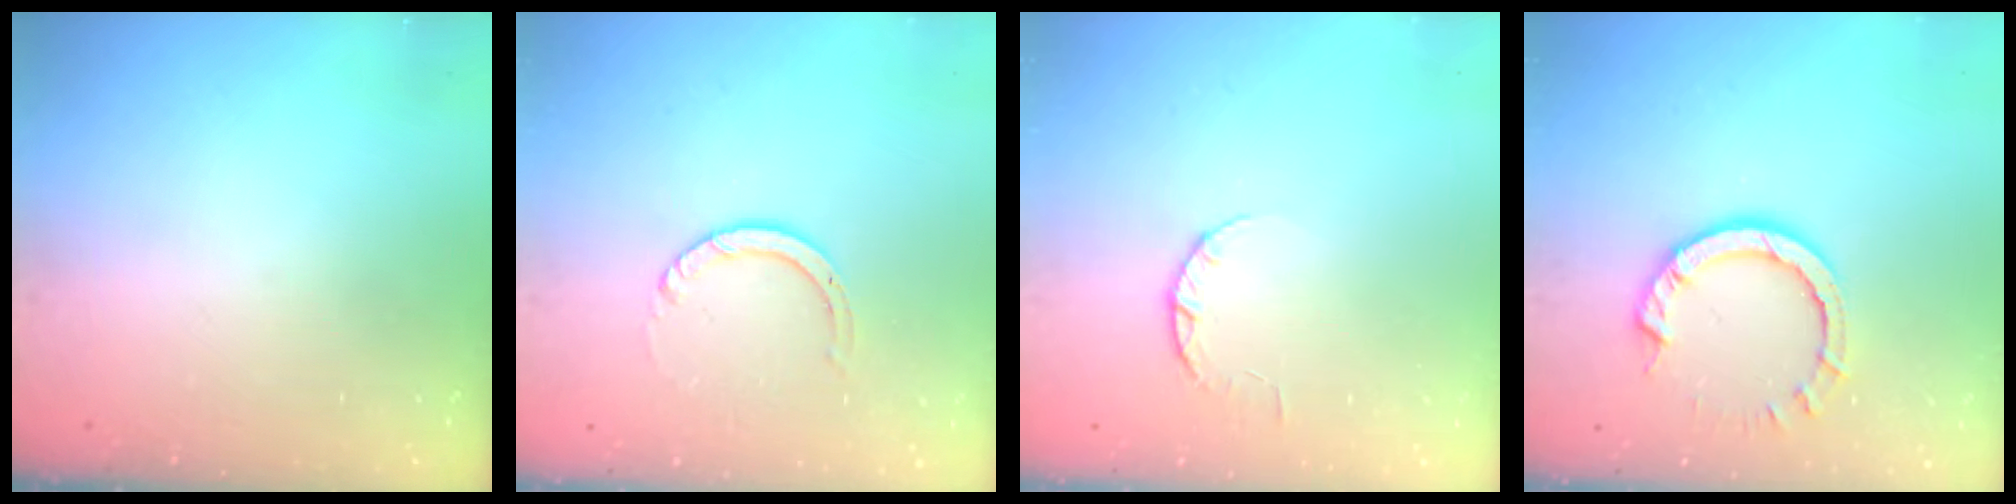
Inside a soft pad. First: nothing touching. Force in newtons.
{"total": 4.0, "press": 4.0, "slide": 0.2}
{"total": 3.3, "press": 3.3, "slide": 0.5}
{"total": 7.8, "press": 7.7, "slide": 0.6}